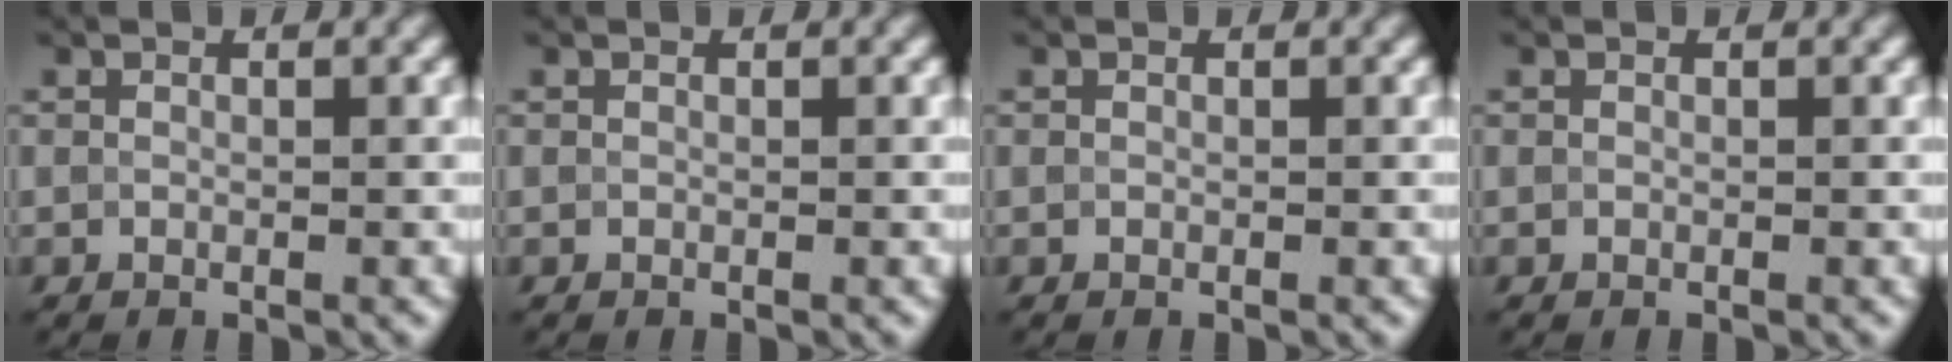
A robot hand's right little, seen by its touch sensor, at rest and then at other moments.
{"total": 0.0}
{"total": 0.0}
{"total": 0.0}